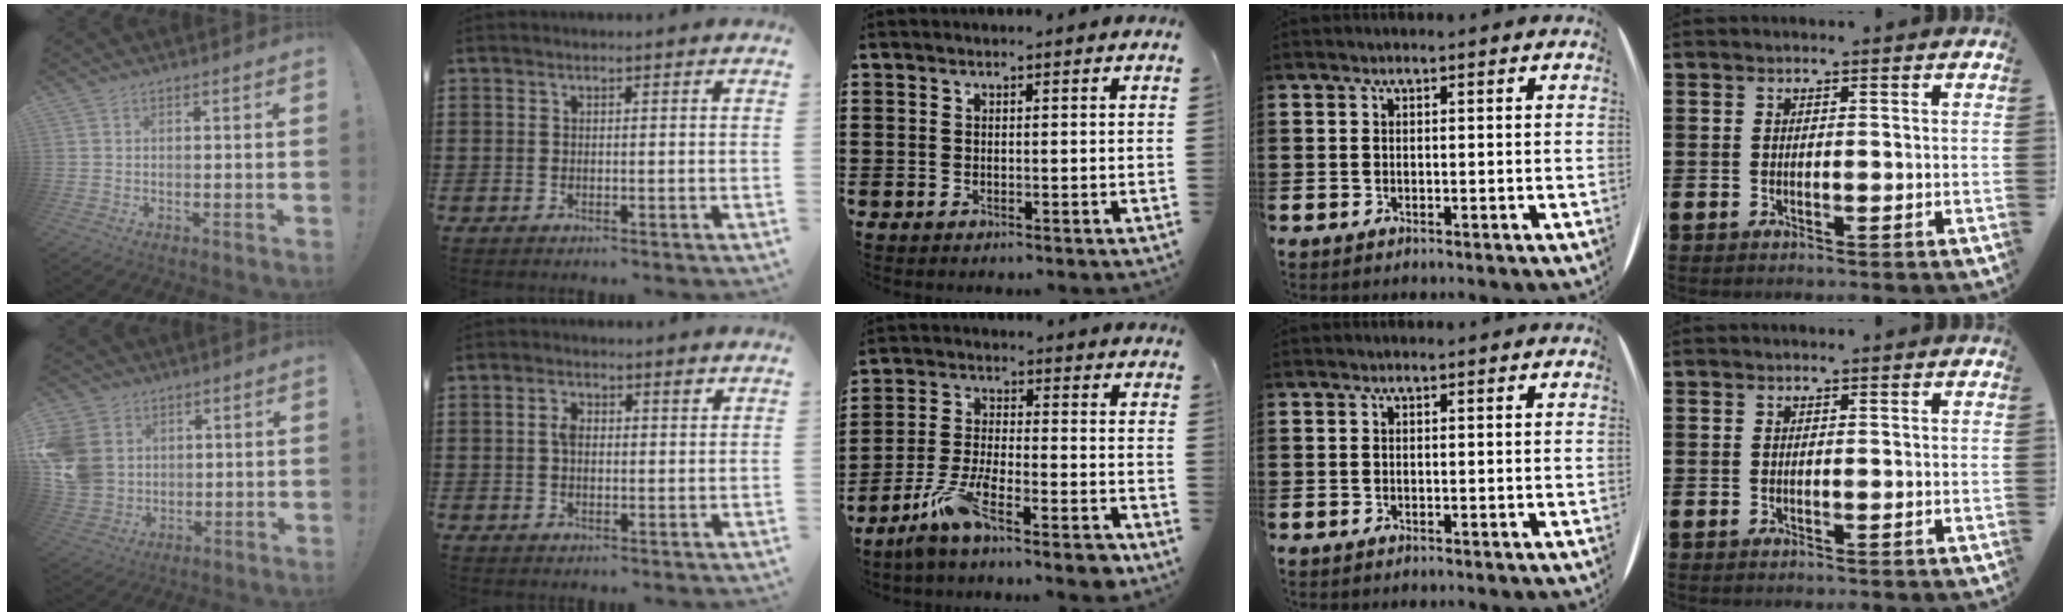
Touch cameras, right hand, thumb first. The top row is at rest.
{"thumb": {"total": 11.6, "force": [2.5, 10.0, 5.3], "torque": [-0.119, -0.008, 0.055]}, "index": {"total": 2.9, "force": [0.6, 1.4, 2.5], "torque": [-0.043, 0.005, 0.006]}, "middle": {"total": 8.8, "force": [-6.4, 1.7, 5.8], "torque": [-0.125, -0.002, -0.124]}}